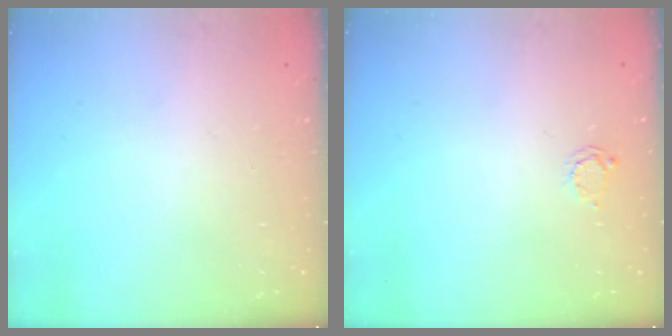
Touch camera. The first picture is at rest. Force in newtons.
{"total": 2.8, "press": 2.8, "slide": 0.3}